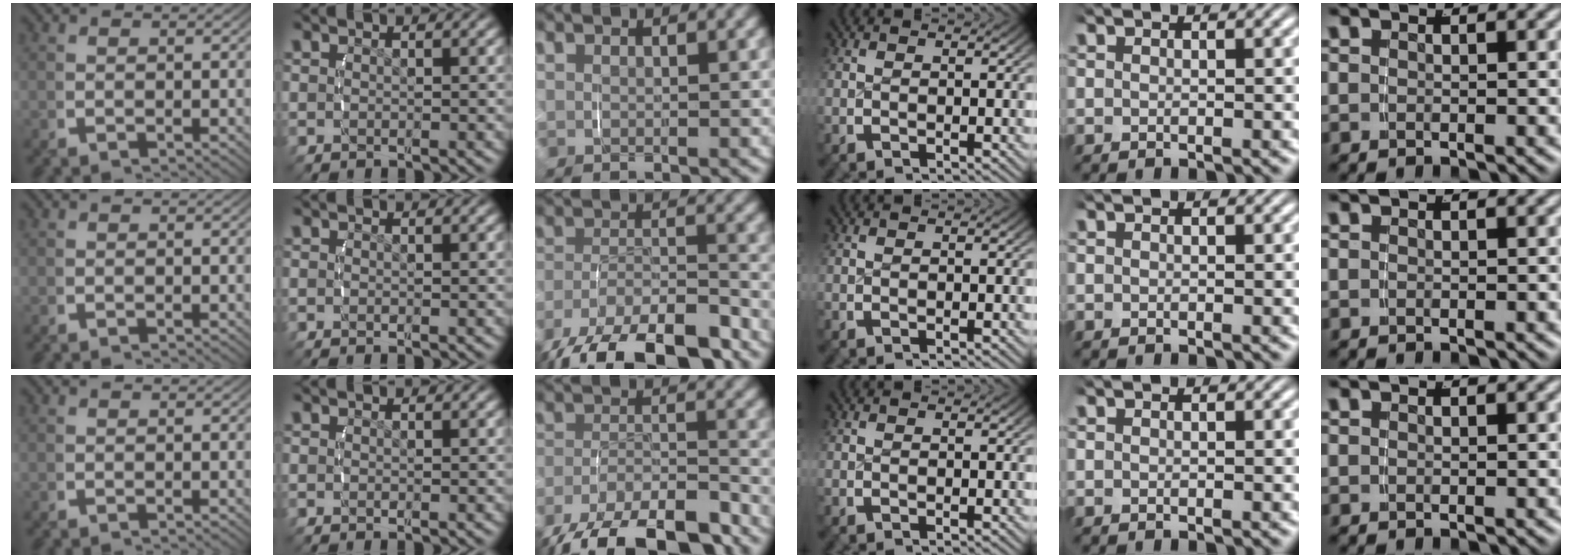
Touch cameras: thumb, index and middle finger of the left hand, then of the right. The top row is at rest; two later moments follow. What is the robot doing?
{"motion": "grasp_and_lifting", "object": "velcro strap"}